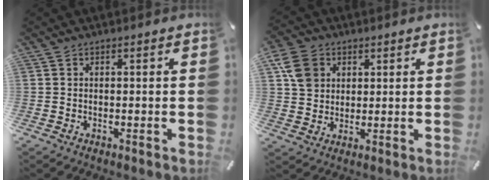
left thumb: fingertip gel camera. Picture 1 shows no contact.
{"total": 8.6, "force": [2.9, 7.2, 3.7], "torque": [-0.085, 0.008, 0.056]}